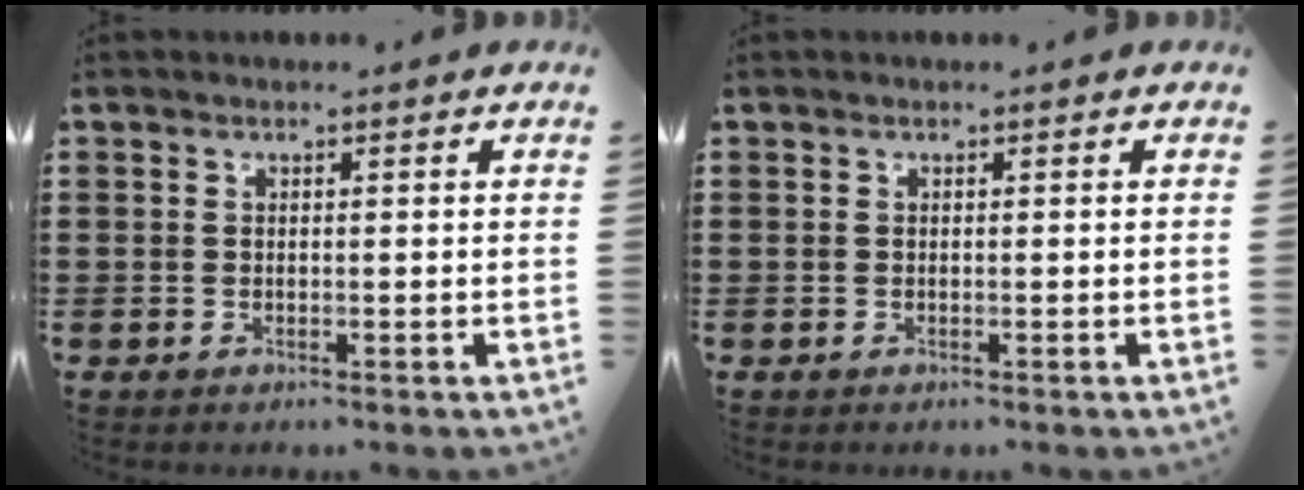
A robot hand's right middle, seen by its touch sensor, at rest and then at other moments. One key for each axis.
{"total": 0.0}